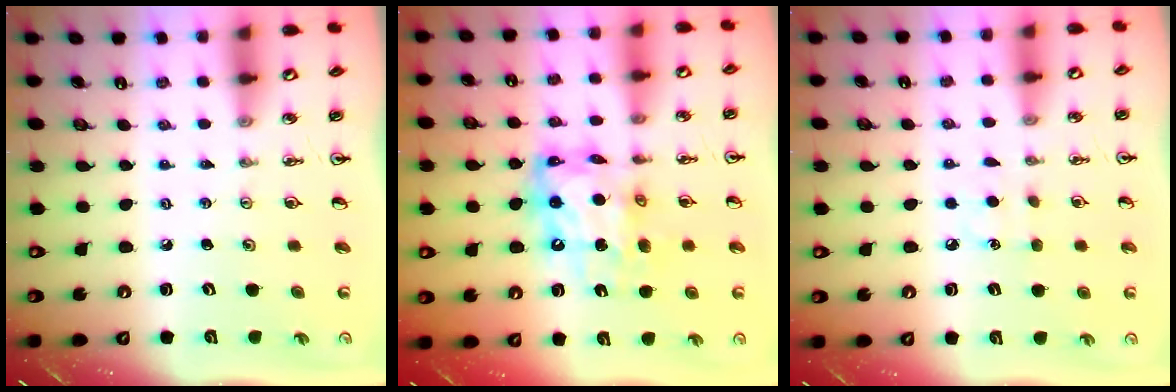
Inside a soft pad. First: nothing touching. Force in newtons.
{"total": 12.4, "press": 12.3, "slide": 1.1}
{"total": 5.2, "press": 5.1, "slide": 0.6}